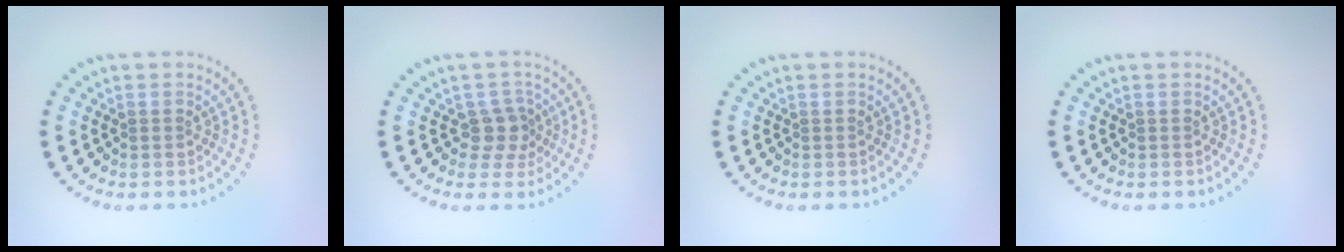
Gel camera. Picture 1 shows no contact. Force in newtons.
{"total": 2.5, "press": 2.0, "slide": 1.6}
{"total": 0.0}
{"total": 0.0}